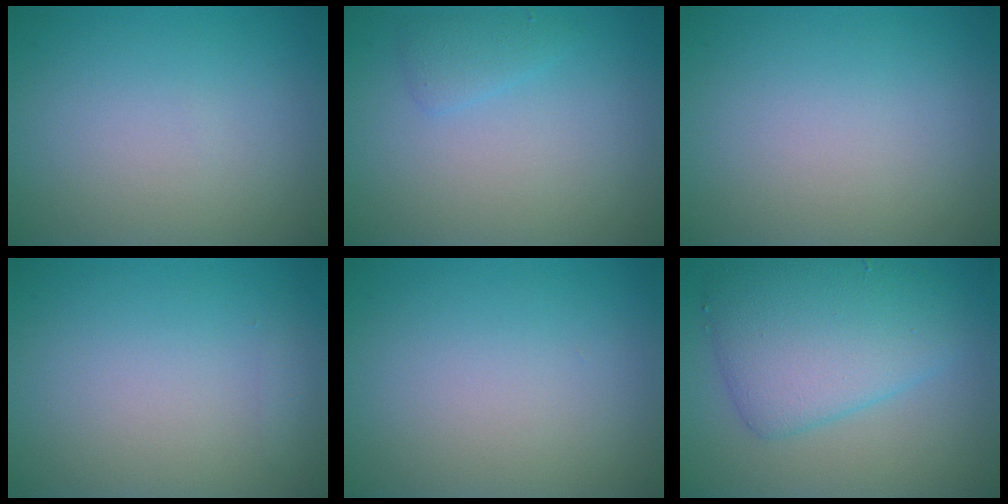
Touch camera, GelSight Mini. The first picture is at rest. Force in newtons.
{"total": 1.4, "press": 1.4, "slide": 0.1}
{"total": 0.0}
{"total": 0.6, "press": 0.6, "slide": 0.0}
{"total": 0.0}
{"total": 6.5, "press": 6.5, "slide": 0.1}